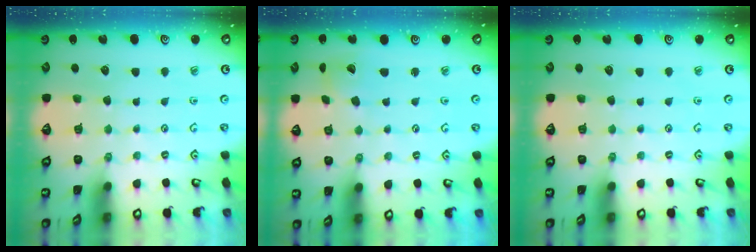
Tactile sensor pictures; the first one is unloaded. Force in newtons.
{"total": 4.9, "press": 4.9, "slide": 0.6}
{"total": 0.0}